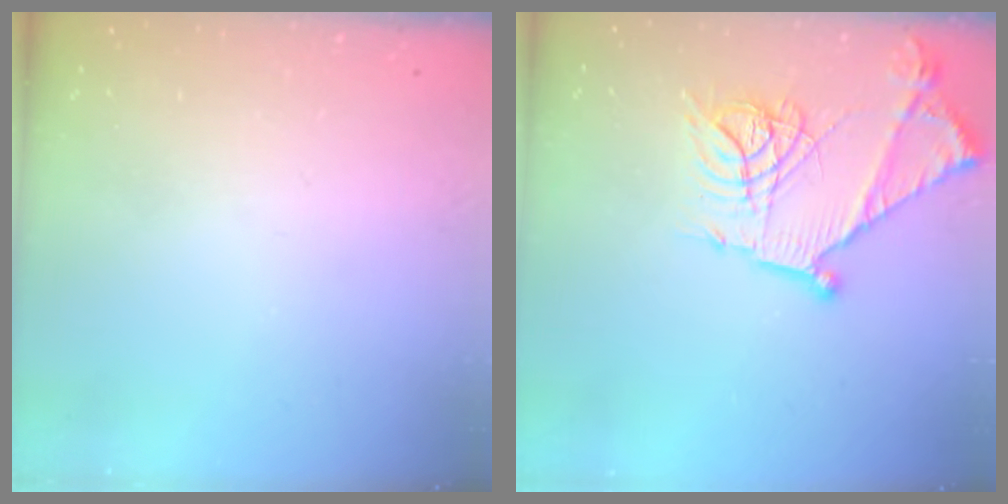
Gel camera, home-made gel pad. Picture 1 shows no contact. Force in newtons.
{"total": 16.5, "press": 16.4, "slide": 1.1}